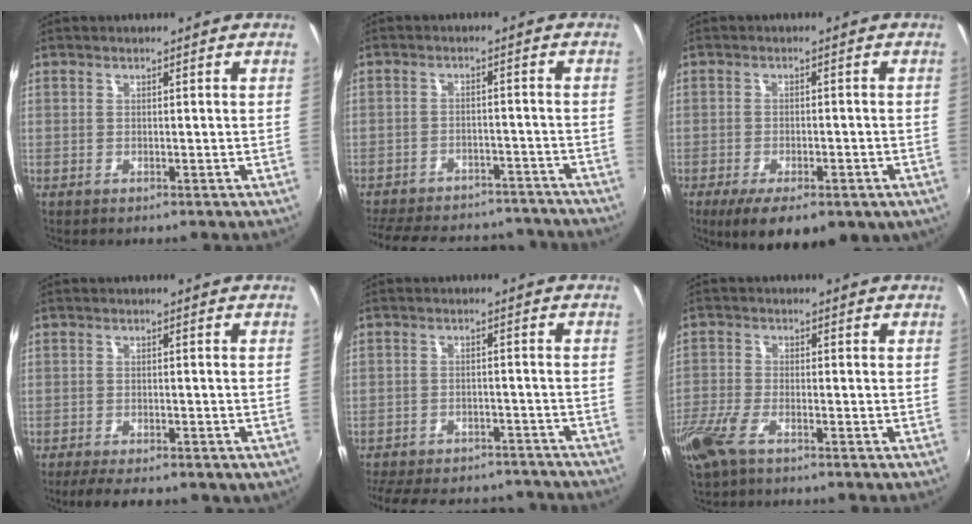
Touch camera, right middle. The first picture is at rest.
{"total": 20.9, "force": [-17.8, 8.5, 7.0], "torque": [-0.168, 0.039, -0.225]}
{"total": 11.7, "force": [-6.9, 4.7, 8.2], "torque": [-0.161, -0.038, -0.094]}
{"total": 7.7, "force": [-5.6, 2.7, 4.6], "torque": [-0.101, -0.020, -0.078]}
{"total": 18.9, "force": [-16.0, 7.9, 6.5], "torque": [-0.159, 0.028, -0.205]}
{"total": 7.3, "force": [-4.8, 2.7, 4.8], "torque": [-0.124, -0.015, -0.100]}